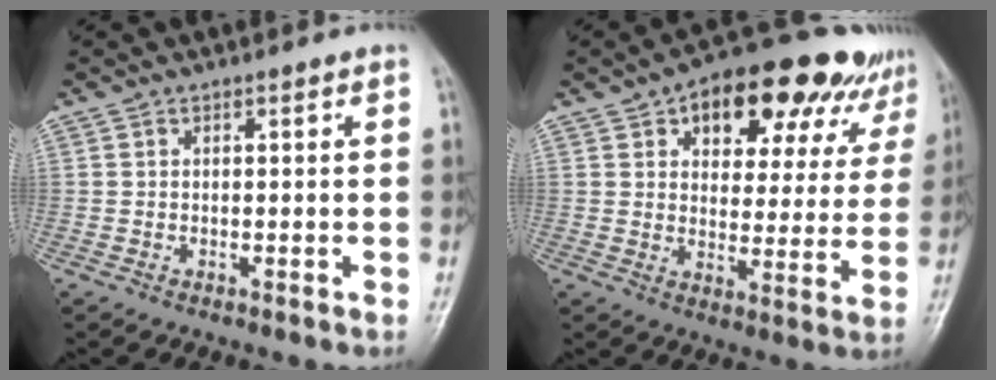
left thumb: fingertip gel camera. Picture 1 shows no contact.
{"total": 20.8, "force": [12.4, 10.5, 13.0], "torque": [-0.132, -0.010, 0.168]}